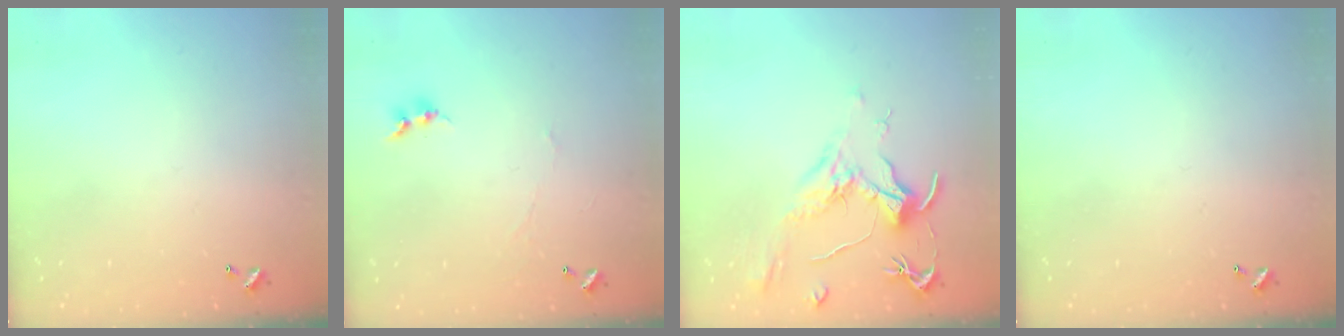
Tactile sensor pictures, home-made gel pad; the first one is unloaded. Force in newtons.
{"total": 0.6, "press": 0.3, "slide": 0.5}
{"total": 2.1, "press": 2.0, "slide": 0.8}
{"total": 0.0}